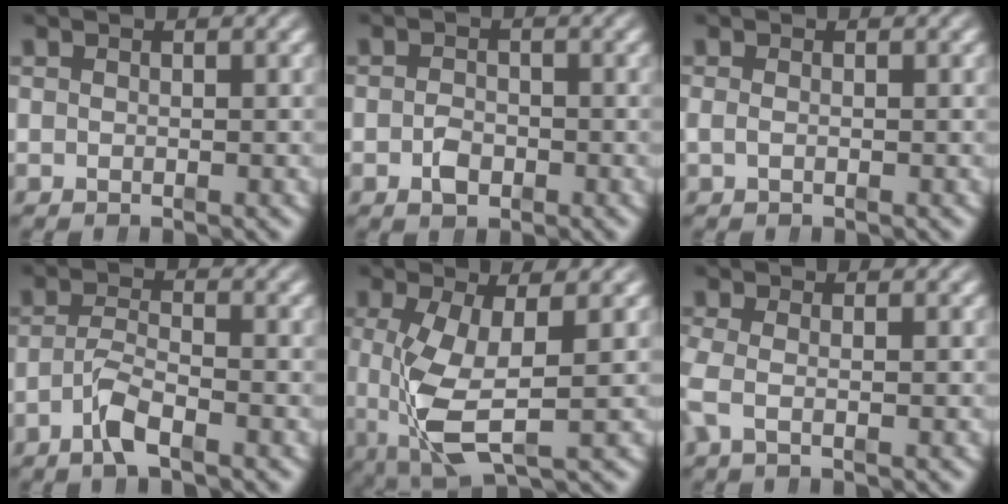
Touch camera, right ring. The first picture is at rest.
{"total": 1.7, "force": [-1.1, 1.0, 0.9], "torque": [-0.017, -0.012, -0.015]}
{"total": 0.8, "force": [-0.5, 0.3, 0.6], "torque": [-0.024, -0.013, -0.002]}
{"total": 2.9, "force": [-1.9, 0.7, 2.1], "torque": [-0.040, -0.008, -0.033]}
{"total": 6.6, "force": [-0.9, 2.4, 6.0], "torque": [-0.131, -0.027, 0.005]}
{"total": 2.0, "force": [-0.5, 0.8, 1.7], "torque": [-0.058, -0.015, -0.004]}